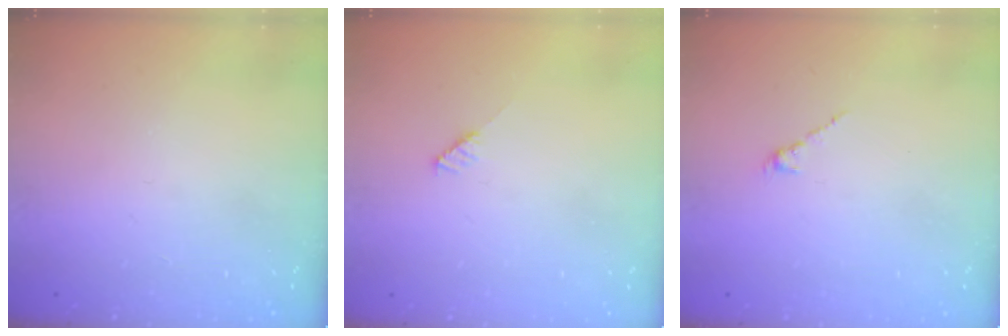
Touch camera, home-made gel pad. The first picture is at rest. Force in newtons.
{"total": 3.0, "press": 3.0, "slide": 0.2}
{"total": 1.3, "press": 1.2, "slide": 0.5}